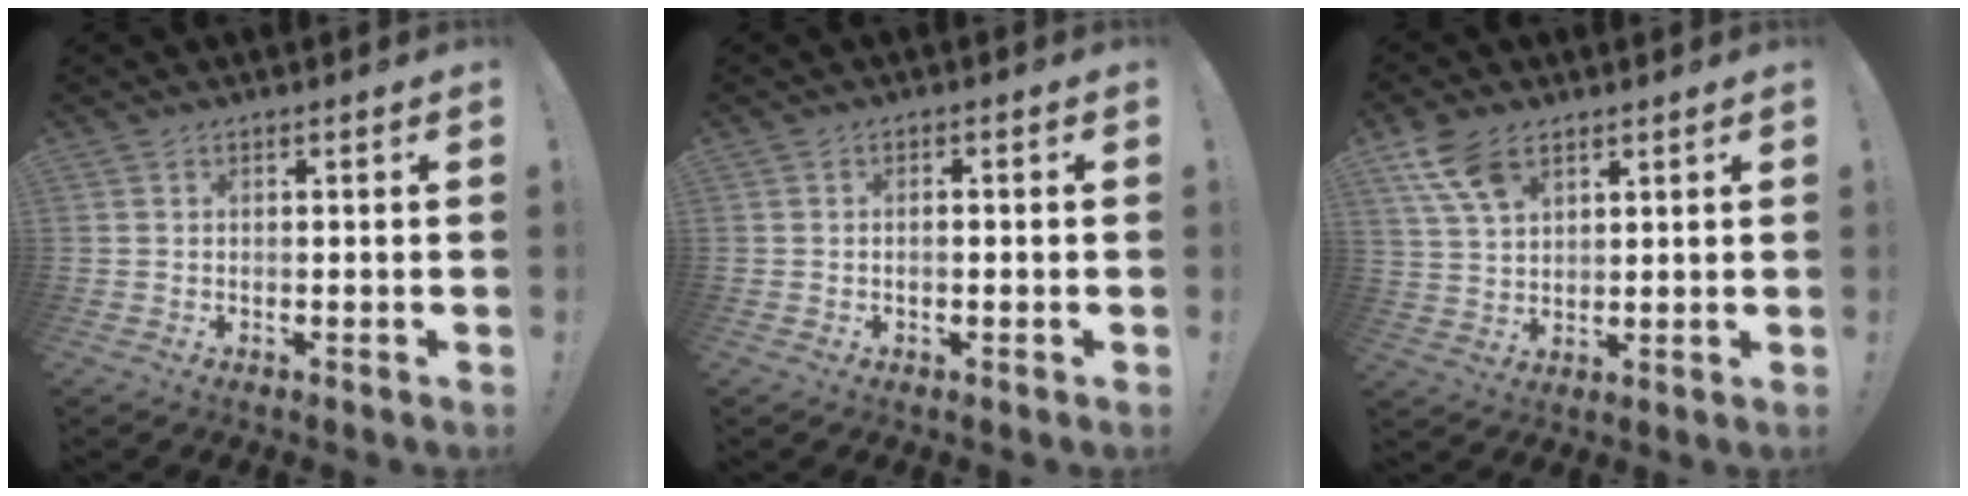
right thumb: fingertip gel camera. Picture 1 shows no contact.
{"total": 1.5, "force": [-0.7, 0.3, 1.2], "torque": [-0.028, 0.005, -0.011]}
{"total": 9.9, "force": [5.7, 5.7, 5.8], "torque": [-0.097, -0.018, 0.113]}